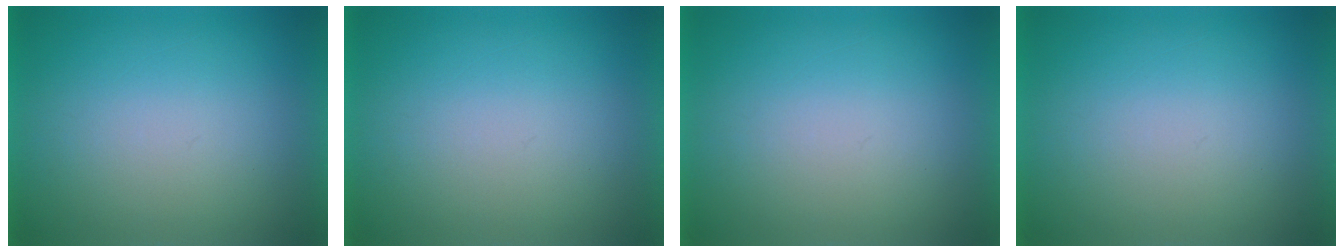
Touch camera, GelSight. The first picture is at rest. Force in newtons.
{"total": 0.0}
{"total": 0.0}
{"total": 0.0}